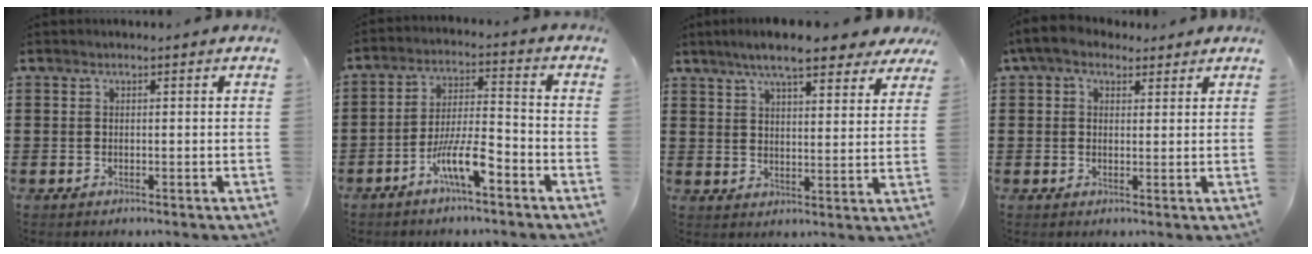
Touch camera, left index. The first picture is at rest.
{"total": 8.7, "force": [-5.1, 1.9, 6.8], "torque": [-0.142, 0.002, -0.098]}
{"total": 8.5, "force": [6.8, 1.4, 4.8], "torque": [-0.104, -0.010, 0.122]}
{"total": 4.3, "force": [2.8, 2.2, 2.4], "torque": [-0.056, 0.006, 0.053]}